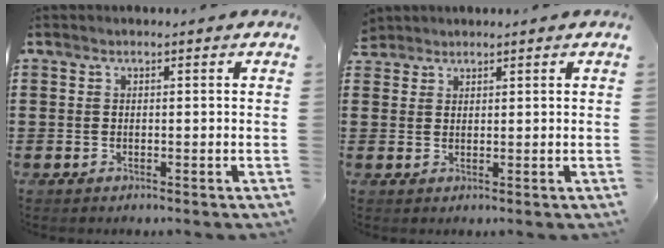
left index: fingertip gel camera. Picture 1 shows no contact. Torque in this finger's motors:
{"motor_torque": [0.01, 0.00, 0.00, -0.02]}